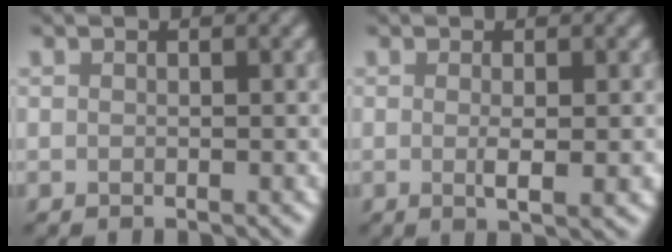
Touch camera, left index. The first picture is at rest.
{"total": 2.2, "force": [-0.2, 0.4, 2.2], "torque": [-0.035, -0.002, -0.003]}